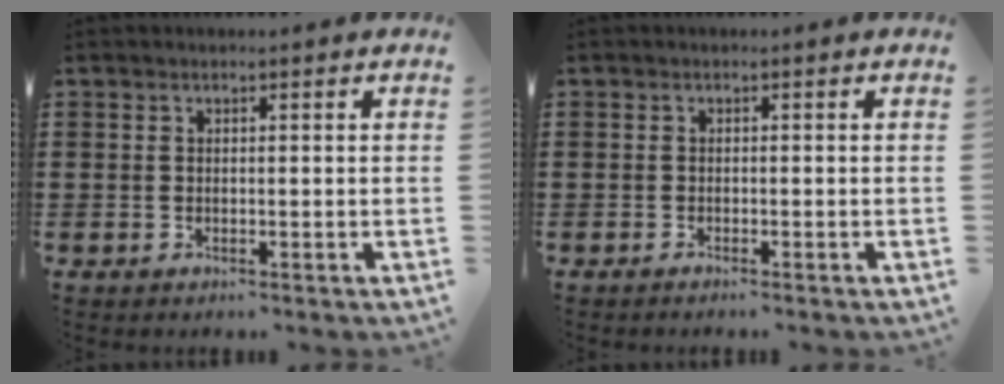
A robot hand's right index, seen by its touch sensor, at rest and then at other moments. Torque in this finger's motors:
{"motor_torque": [-0.77, 1.23, -0.14, 0.01]}